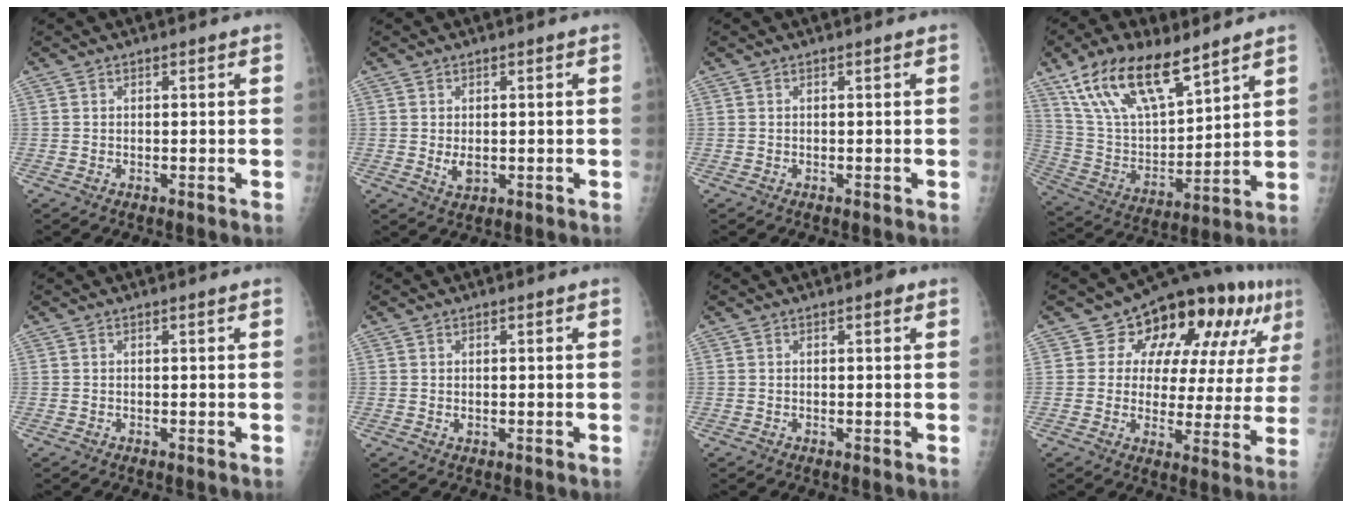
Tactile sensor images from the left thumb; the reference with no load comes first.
{"total": 2.9, "force": [-0.1, 2.0, 2.1], "torque": [-0.028, -0.006, 0.005]}
{"total": 0.0}
{"total": 19.3, "force": [12.8, 7.8, 12.3], "torque": [-0.198, -0.049, 0.249]}
{"total": 0.0}
{"total": 0.8, "force": [0.1, 0.6, 0.4], "torque": [-0.006, -0.001, 0.002]}
{"total": 0.9, "force": [0.4, 0.4, 0.6], "torque": [-0.005, 0.001, 0.002]}
{"total": 18.0, "force": [8.9, 9.7, 12.3], "torque": [-0.116, -0.013, 0.118]}